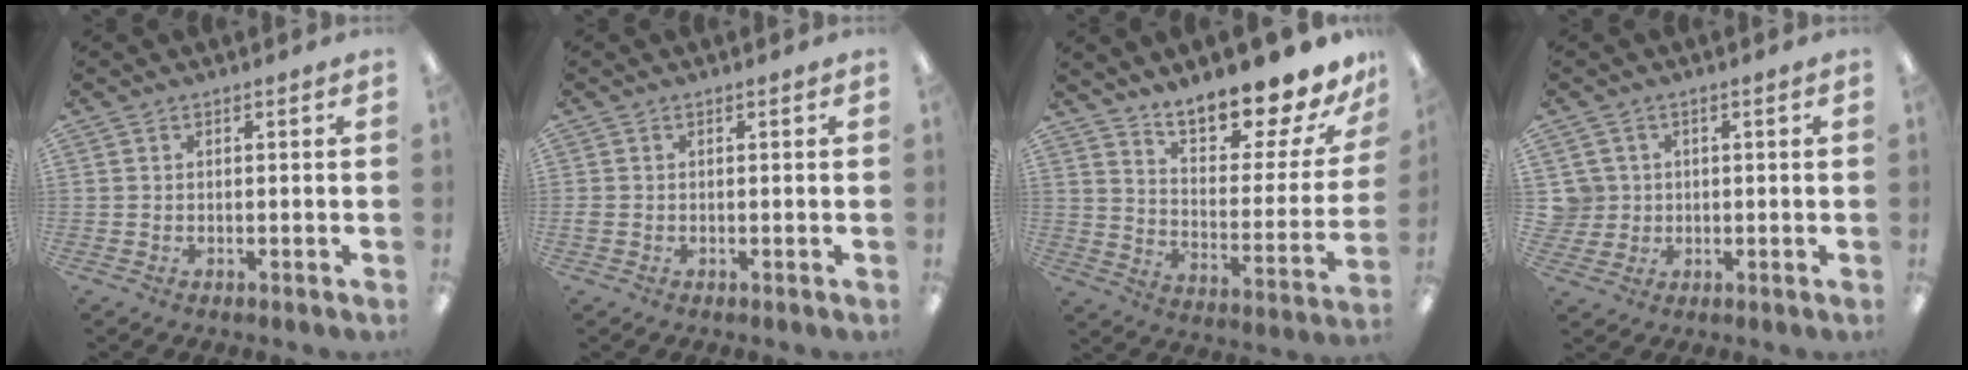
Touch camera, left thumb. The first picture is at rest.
{"total": 0.7, "force": [-0.2, 0.5, 0.5], "torque": [-0.009, 0.001, -0.004]}
{"total": 16.1, "force": [14.7, 3.1, 5.9], "torque": [-0.092, -0.118, 0.248]}
{"total": 4.6, "force": [0.8, 4.5, 0.3], "torque": [-0.013, 0.009, 0.017]}